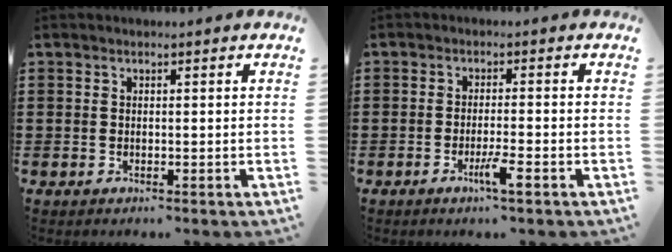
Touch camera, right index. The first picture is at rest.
{"total": 3.7, "force": [-2.1, 0.1, 3.0], "torque": [-0.055, -0.009, -0.037]}